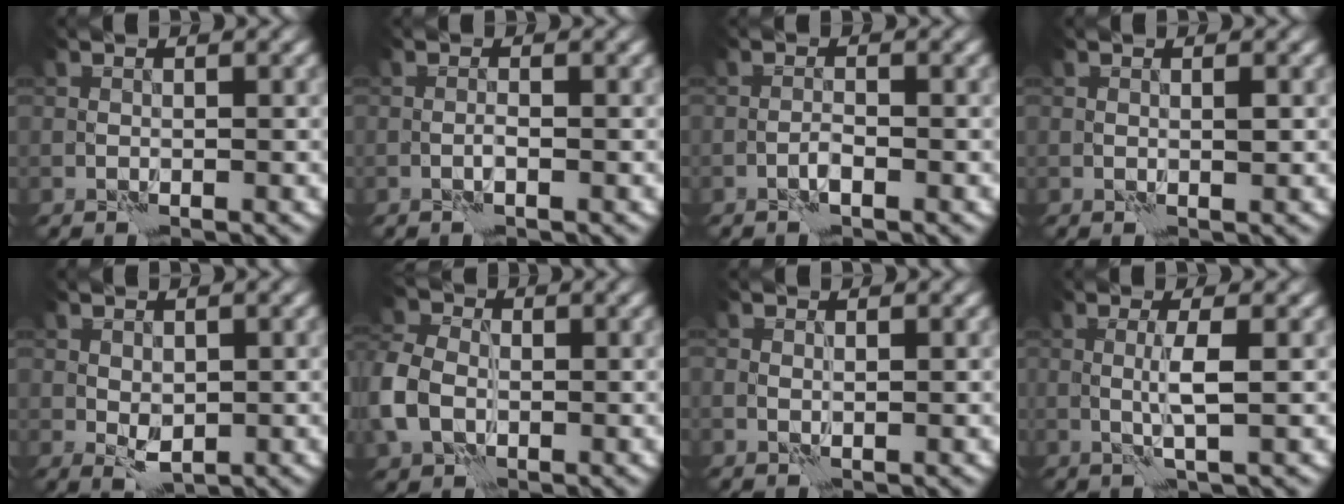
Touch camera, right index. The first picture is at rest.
{"total": 0.5, "force": [-0.2, -0.2, 0.4], "torque": [-0.006, 0.002, -0.004]}
{"total": 0.7, "force": [-0.4, -0.1, 0.6], "torque": [-0.010, 0.002, -0.010]}
{"total": 0.7, "force": [0.3, 0.2, 0.6], "torque": [-0.008, -0.004, 0.007]}
{"total": 1.9, "force": [0.2, 1.3, 1.3], "torque": [-0.022, -0.005, 0.009]}
{"total": 6.3, "force": [-1.3, 4.7, 4.0], "torque": [-0.113, -0.002, -0.041]}
{"total": 0.5, "force": [0.3, 0.2, 0.4], "torque": [-0.007, -0.003, 0.005]}
{"total": 2.0, "force": [0.5, -0.1, 2.0], "torque": [-0.041, -0.004, 0.008]}